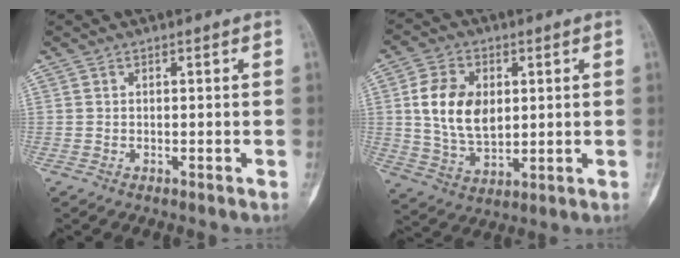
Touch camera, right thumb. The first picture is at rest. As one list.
[{"total": 12.1, "force": [2.2, 7.9, 8.9], "torque": [-0.147, -0.012, 0.045]}]